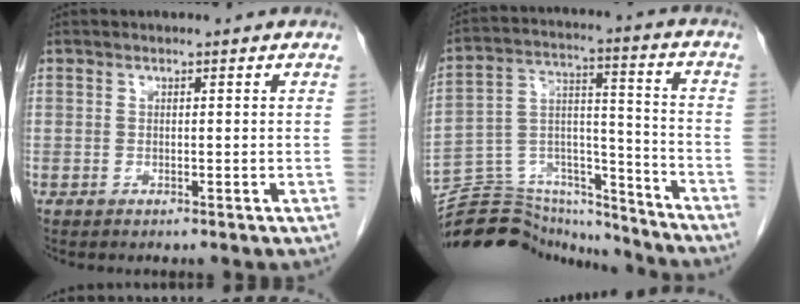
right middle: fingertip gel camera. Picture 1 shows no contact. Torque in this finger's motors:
{"motor_torque": [0.21, -0.17, 0.06, -0.01]}